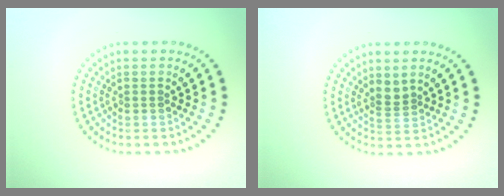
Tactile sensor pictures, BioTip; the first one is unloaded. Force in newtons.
{"total": 1.3, "press": 0.8, "slide": 1.0}